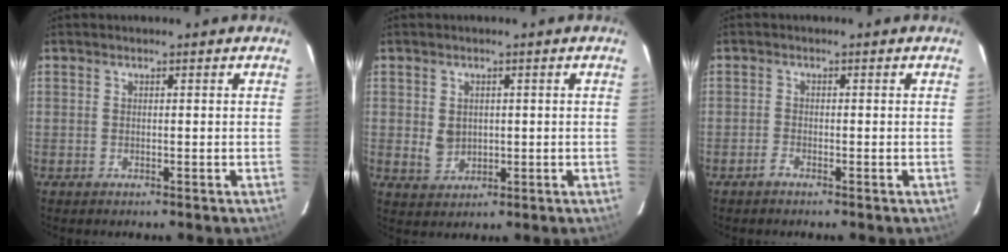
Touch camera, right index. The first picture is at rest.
{"total": 3.8, "force": [0.2, 3.3, 1.9], "torque": [-0.035, 0.000, 0.011]}
{"total": 1.3, "force": [-1.1, 0.4, 0.5], "torque": [-0.015, 0.000, -0.026]}